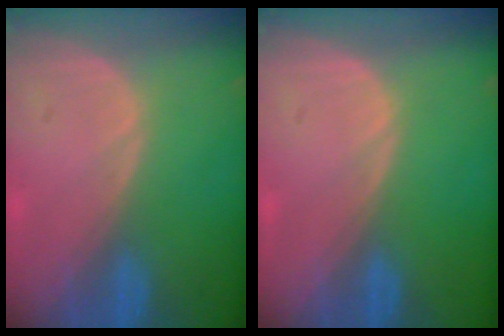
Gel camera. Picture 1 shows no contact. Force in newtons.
{"total": 0.0}